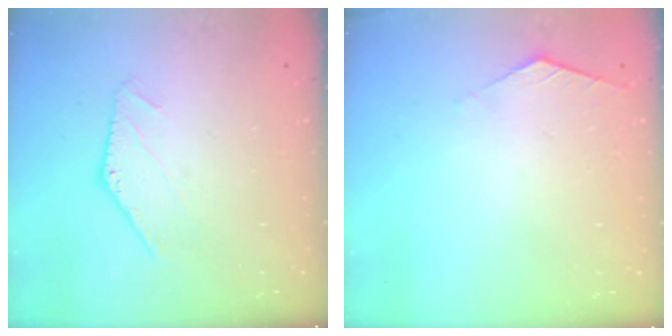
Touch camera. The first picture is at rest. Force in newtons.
{"total": 1.4, "press": 1.4, "slide": 0.3}